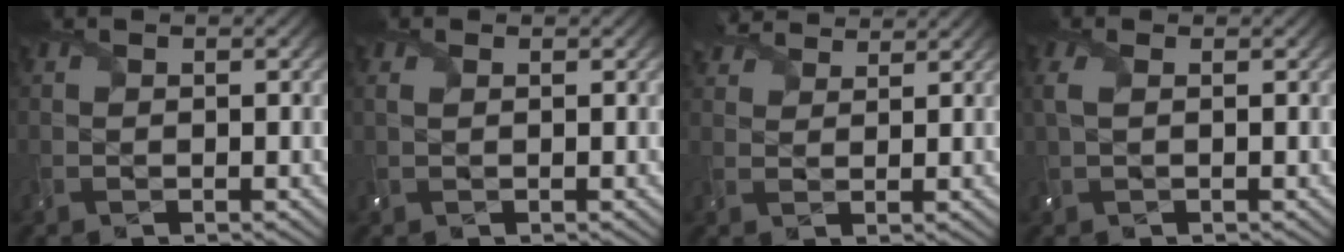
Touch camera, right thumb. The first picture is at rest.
{"total": 1.3, "force": [0.5, 0.8, 0.9], "torque": [-0.028, 0.001, 0.009]}
{"total": 3.9, "force": [3.5, 1.2, 1.2], "torque": [-0.033, 0.008, 0.066]}
{"total": 2.0, "force": [0.6, 0.9, 1.7], "torque": [-0.053, 0.005, 0.010]}